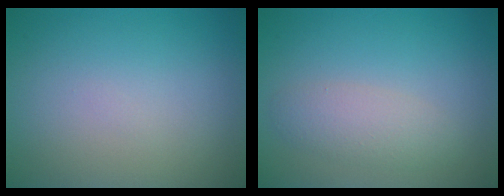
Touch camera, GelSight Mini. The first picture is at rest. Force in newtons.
{"total": 2.4, "press": 2.4, "slide": 0.1}